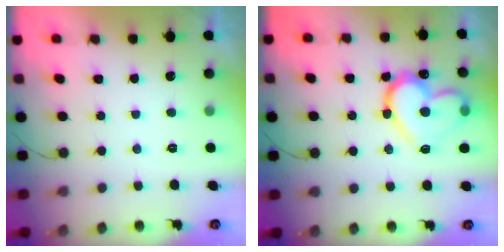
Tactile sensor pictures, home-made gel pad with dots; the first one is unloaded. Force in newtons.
{"total": 18.5, "press": 18.5, "slide": 1.2}